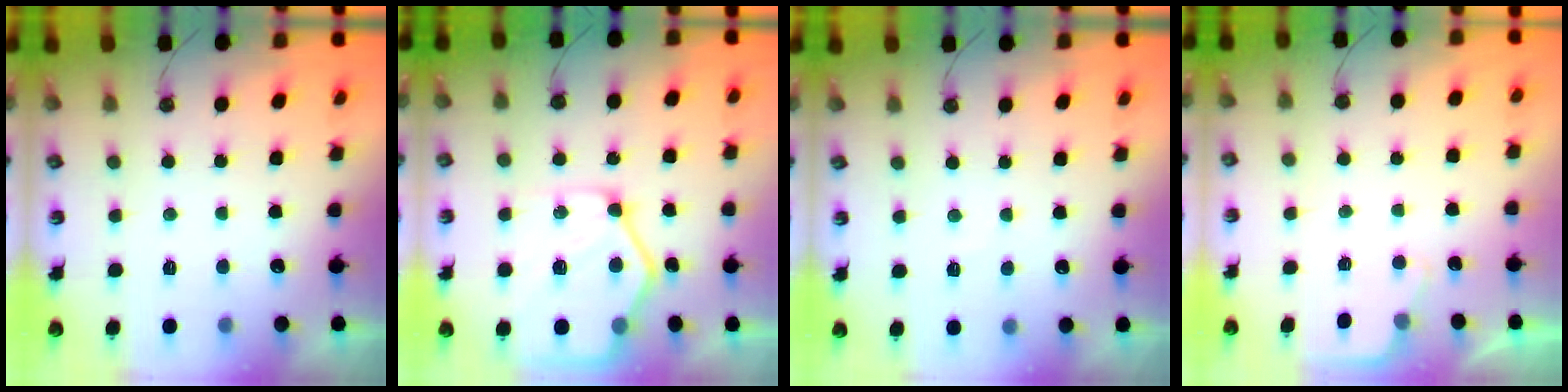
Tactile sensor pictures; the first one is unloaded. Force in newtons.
{"total": 16.5, "press": 16.4, "slide": 1.8}
{"total": 3.0, "press": 2.9, "slide": 0.4}
{"total": 2.3, "press": 2.3, "slide": 0.3}